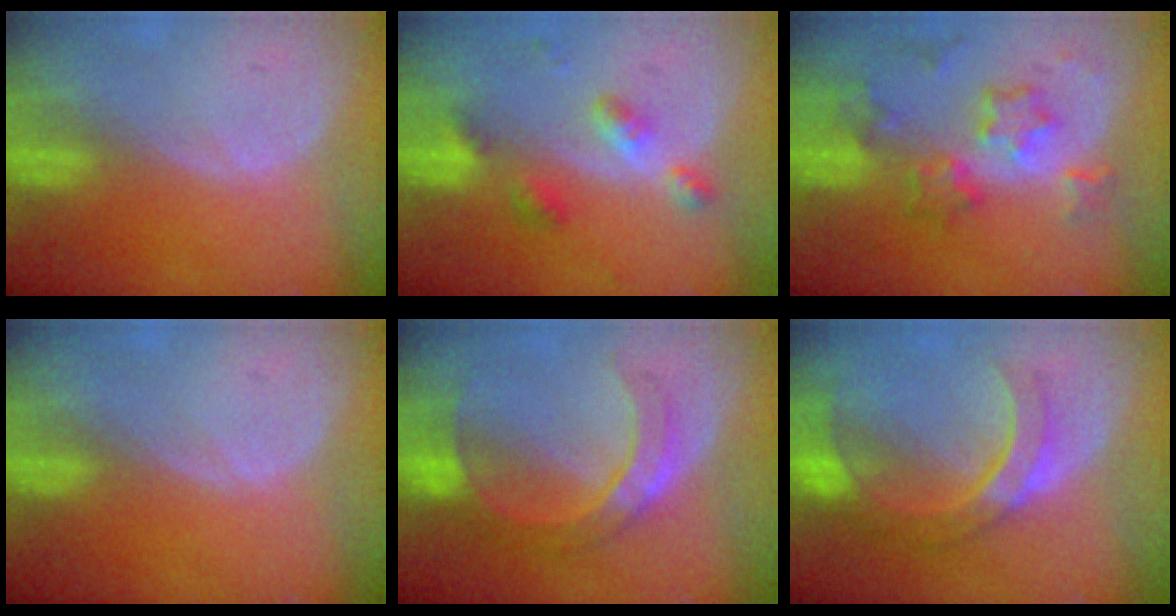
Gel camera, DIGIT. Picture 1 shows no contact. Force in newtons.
{"total": 5.6, "press": 4.9, "slide": 2.7}
{"total": 8.6, "press": 7.6, "slide": 4.0}
{"total": 0.0}
{"total": 7.3, "press": 7.2, "slide": 1.5}
{"total": 8.7, "press": 8.0, "slide": 3.2}